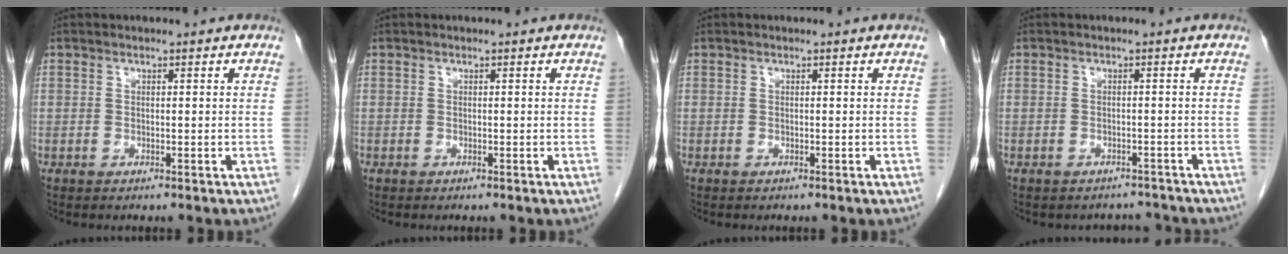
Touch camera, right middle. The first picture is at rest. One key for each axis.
{"total": 0.0}
{"total": 0.0}
{"total": 3.2, "fx": -2.9, "fy": 1.2, "fz": -0.5, "tx": 0.009, "ty": 0.006, "tz": -0.038}